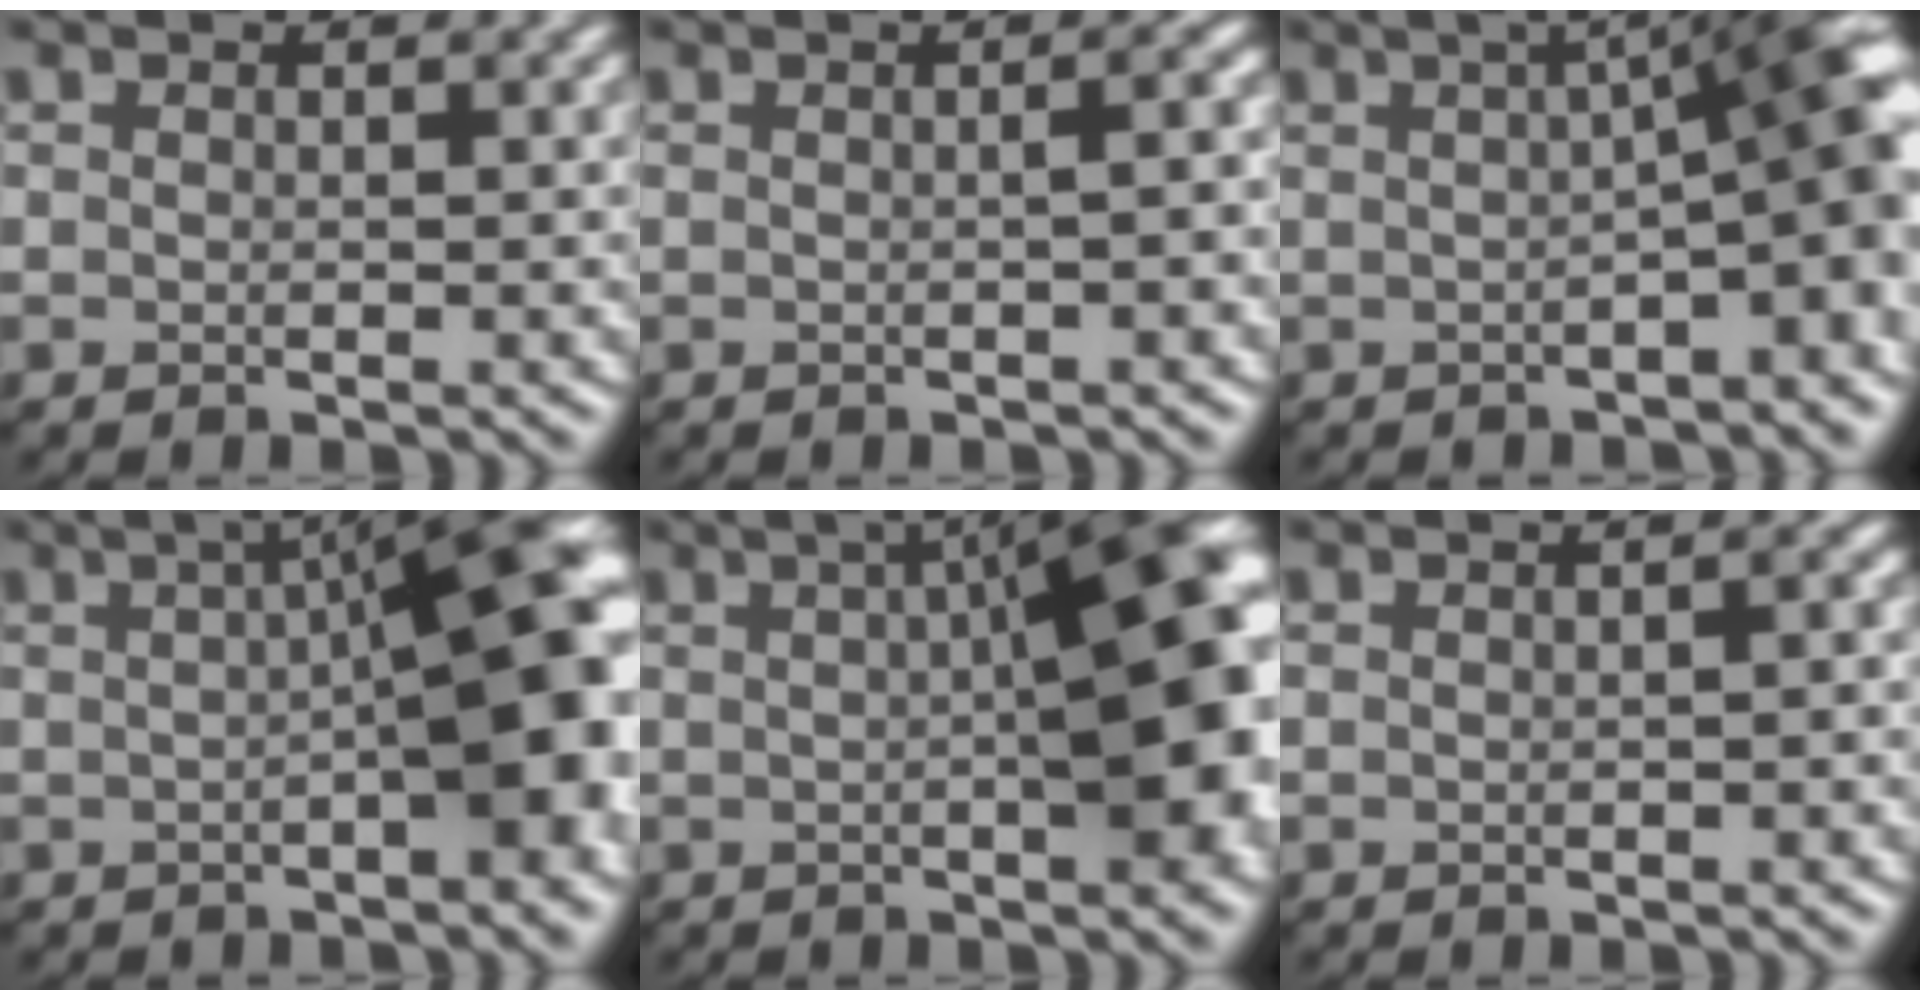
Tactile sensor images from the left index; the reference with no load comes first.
{"total": 3.0, "force": [0.4, 1.2, 2.7], "torque": [-0.010, 0.013, -0.010]}
{"total": 9.4, "force": [0.4, 2.7, 9.0], "torque": [-0.083, 0.024, 0.002]}
{"total": 9.8, "force": [0.4, 2.8, 9.4], "torque": [-0.080, 0.023, 0.000]}
{"total": 10.9, "force": [1.3, 3.0, 10.4], "torque": [-0.083, 0.029, 0.006]}
{"total": 2.1, "force": [0.1, 0.8, 2.0], "torque": [-0.012, 0.006, -0.002]}